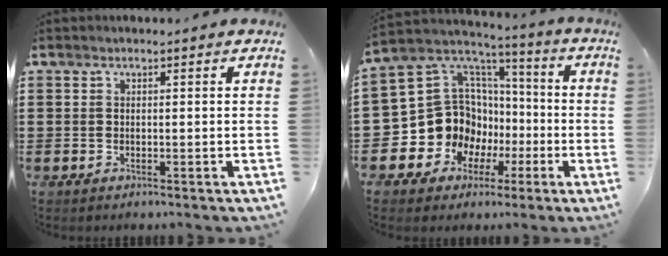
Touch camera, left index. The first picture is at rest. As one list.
[{"total": 13.0, "force": [-2.8, 11.9, 4.5], "torque": [-0.151, -0.022, -0.034]}]